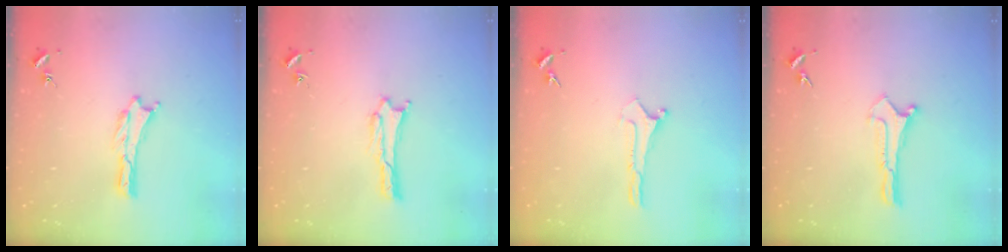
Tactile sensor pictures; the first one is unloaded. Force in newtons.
{"total": 1.7, "press": 1.7, "slide": 0.1}
{"total": 0.0}
{"total": 0.0}